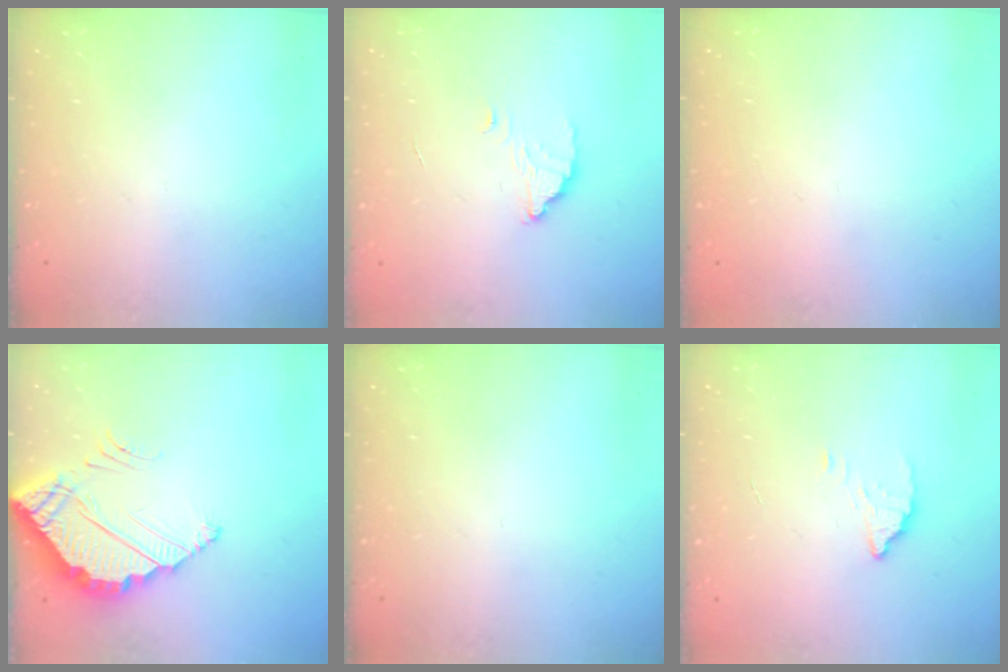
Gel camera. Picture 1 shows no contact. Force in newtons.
{"total": 2.6, "press": 2.6, "slide": 0.2}
{"total": 2.1, "press": 2.1, "slide": 0.1}
{"total": 4.0, "press": 4.0, "slide": 0.3}
{"total": 0.0}
{"total": 2.3, "press": 2.3, "slide": 0.2}